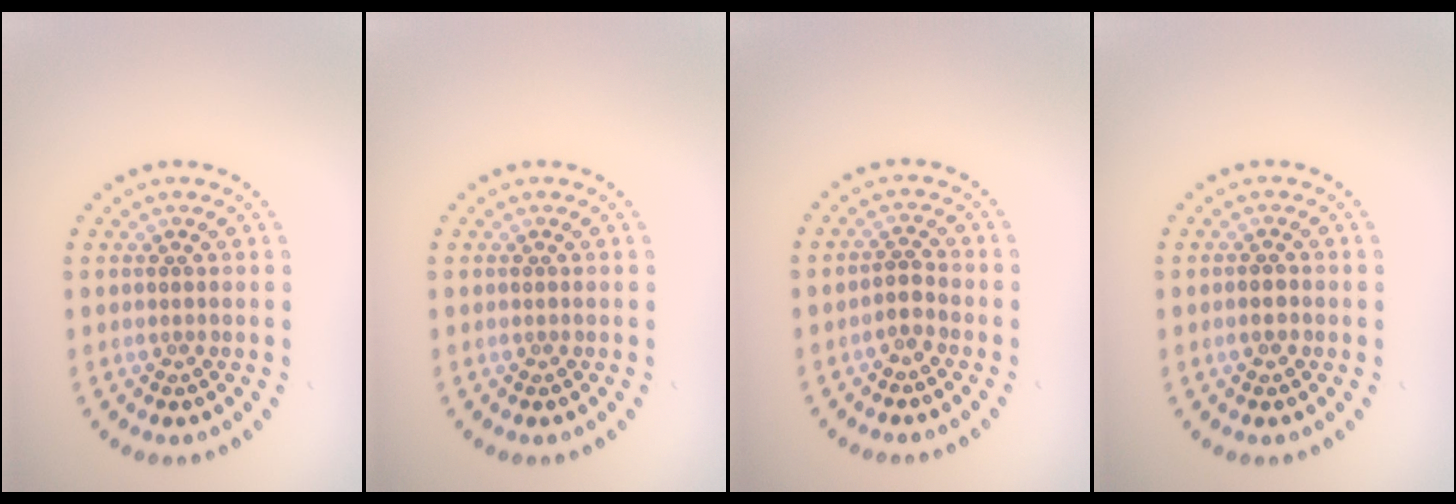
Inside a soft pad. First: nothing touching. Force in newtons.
{"total": 0.0}
{"total": 1.5, "press": 1.1, "slide": 1.0}
{"total": 1.2, "press": 1.2, "slide": 0.3}